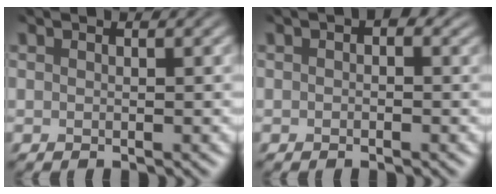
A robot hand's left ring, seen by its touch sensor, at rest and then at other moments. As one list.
[{"total": 2.0, "force": [0.7, 1.4, 1.3], "torque": [-0.023, 0.004, 0.008]}]